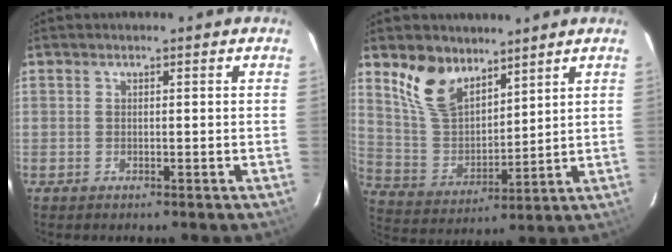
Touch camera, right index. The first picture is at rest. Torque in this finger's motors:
{"motor_torque": [0.37, 0.35, 0.21, 0.06]}